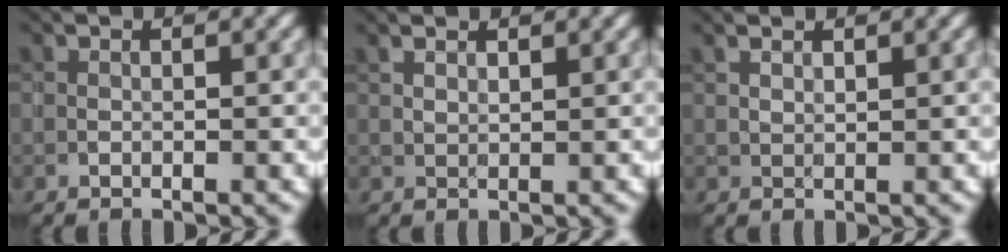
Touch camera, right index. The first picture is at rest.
{"total": 1.3, "force": [1.2, 0.3, 0.4], "torque": [-0.017, 0.000, 0.025]}
{"total": 1.2, "force": [1.1, 0.2, 0.4], "torque": [-0.016, 0.002, 0.023]}